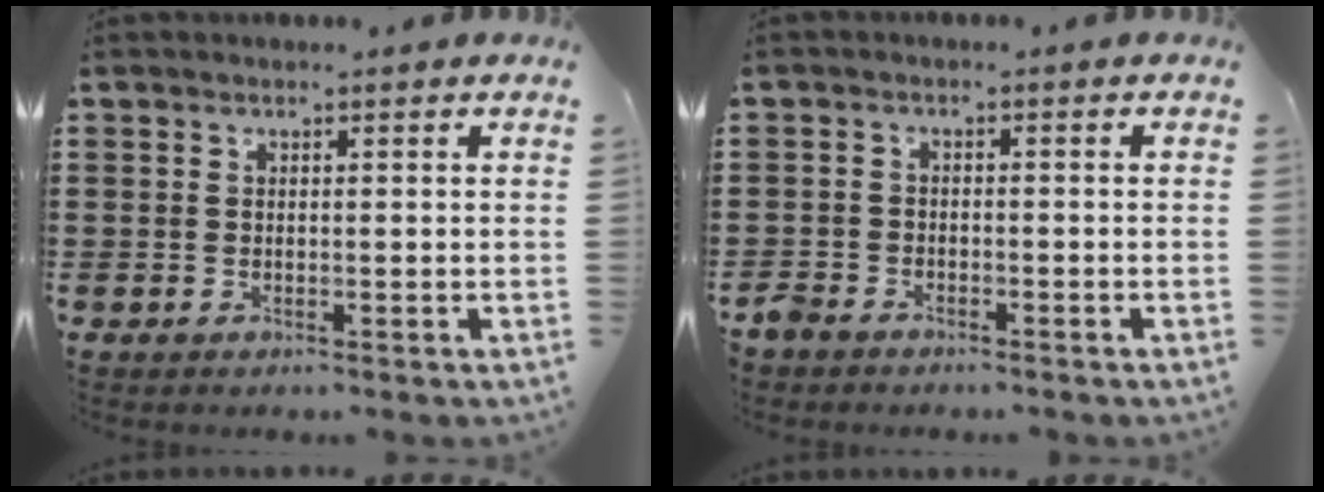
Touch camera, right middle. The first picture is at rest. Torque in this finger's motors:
{"motor_torque": [0.11, -0.04, 0.04, 0.04]}